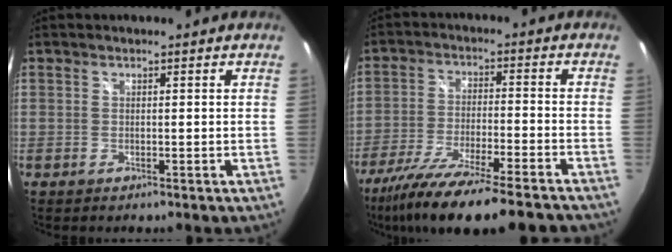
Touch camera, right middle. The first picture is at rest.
{"total": 18.2, "force": [-15.1, 1.5, 10.2], "torque": [-0.204, -0.047, -0.250]}